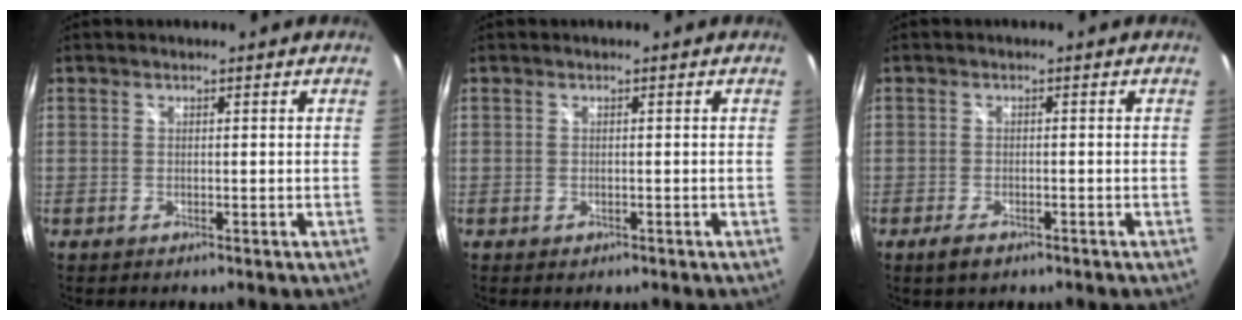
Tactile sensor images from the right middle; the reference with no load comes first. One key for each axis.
{"total": 0.7, "fx": -0.3, "fy": 0.5, "fz": 0.1, "tx": -0.002, "ty": -0.004, "tz": -0.005}
{"total": 3.1, "fx": -2.1, "fy": 1.4, "fz": 1.9, "tx": -0.042, "ty": -0.008, "tz": -0.037}